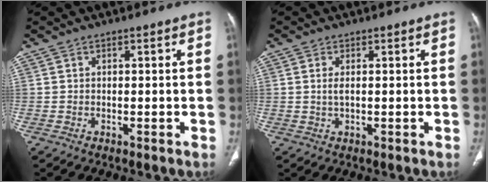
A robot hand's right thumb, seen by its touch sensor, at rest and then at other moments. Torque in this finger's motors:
{"motor_torque": [-0.43, -0.12, 0.19, 0.55, -0.14]}